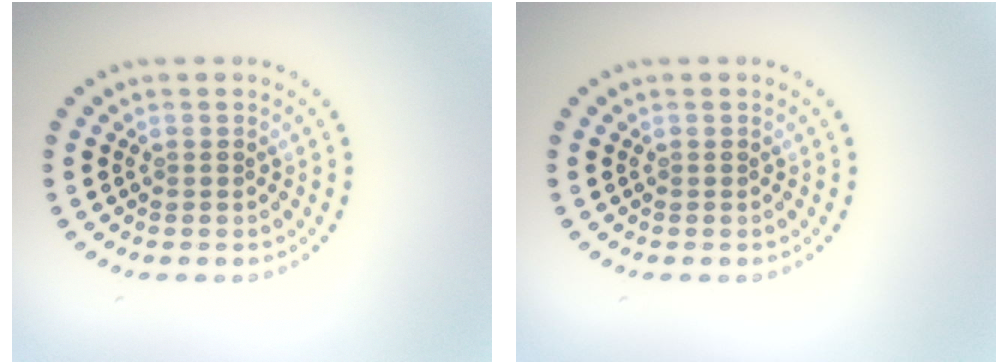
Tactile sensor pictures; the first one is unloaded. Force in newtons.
{"total": 0.0}